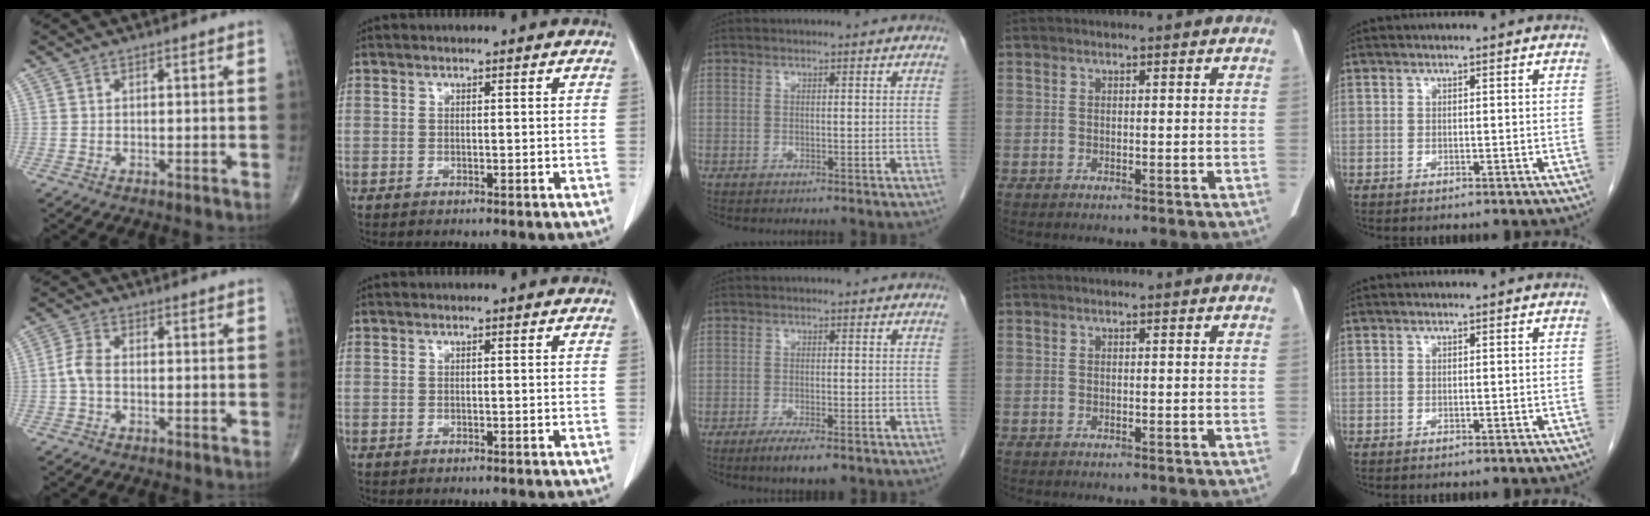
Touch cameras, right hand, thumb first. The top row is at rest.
{"thumb": {"total": 3.4, "force": [-0.7, 1.8, 2.7], "torque": [-0.062, 0.009, -0.021]}, "middle": {"total": 4.2, "force": [-2.7, 0.8, 3.0], "torque": [-0.050, -0.008, -0.041]}}